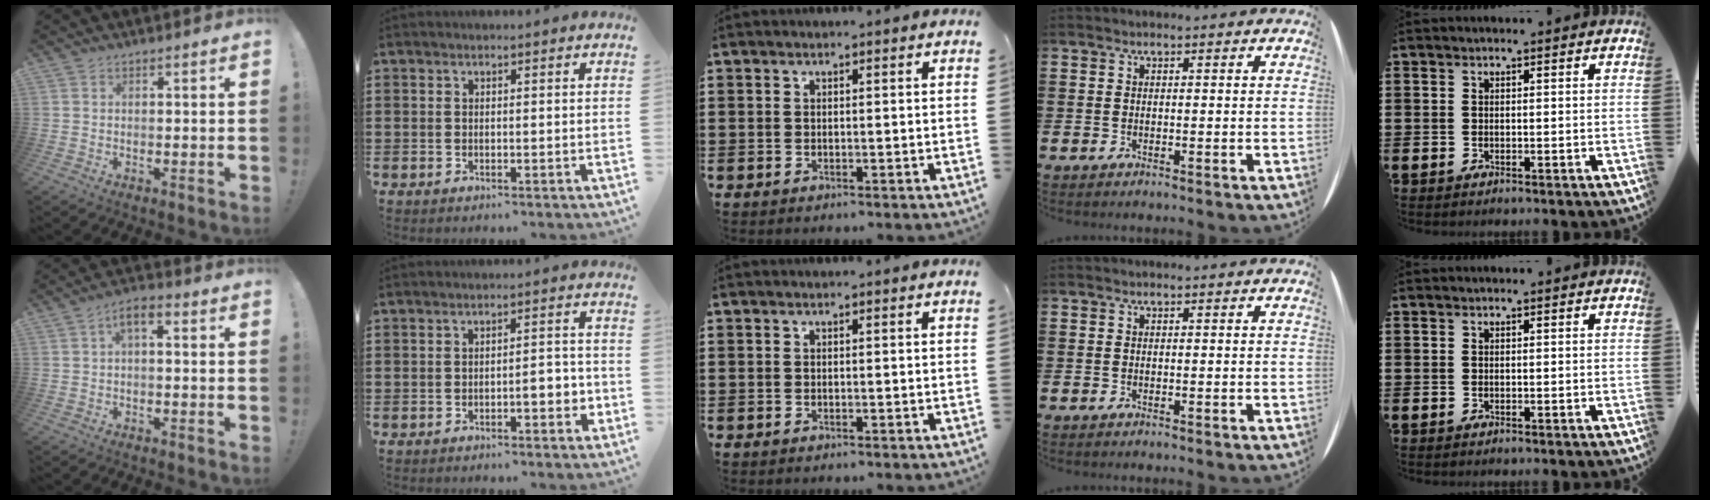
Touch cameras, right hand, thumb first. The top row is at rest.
{"thumb": {"total": 4.1, "force": [0.1, 1.9, 3.7], "torque": [-0.061, 0.002, 0.001]}, "index": {"total": 3.6, "force": [-1.2, 1.1, 3.2], "torque": [-0.036, 0.000, -0.025]}}